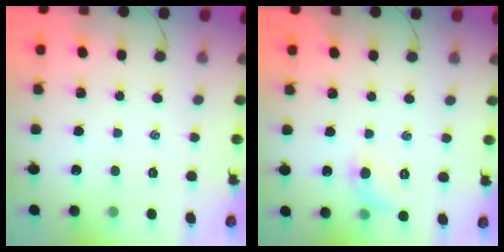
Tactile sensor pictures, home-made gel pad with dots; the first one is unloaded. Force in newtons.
{"total": 6.6, "press": 6.5, "slide": 1.5}